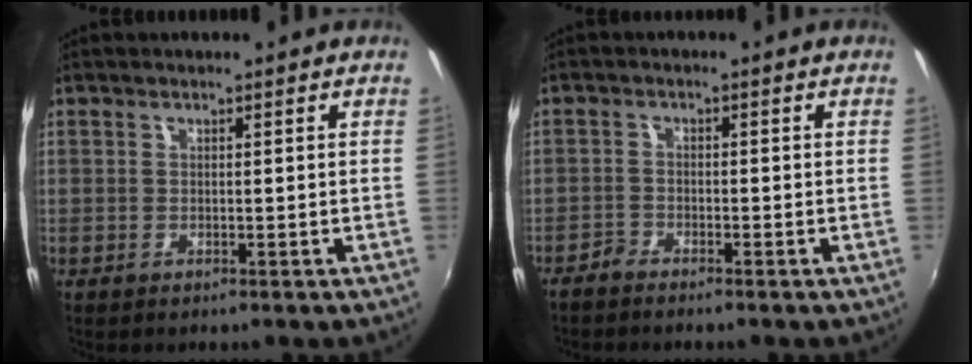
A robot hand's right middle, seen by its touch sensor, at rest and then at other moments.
{"total": 1.9, "force": [-1.9, 0.5, 0.2], "torque": [-0.011, -0.003, -0.040]}